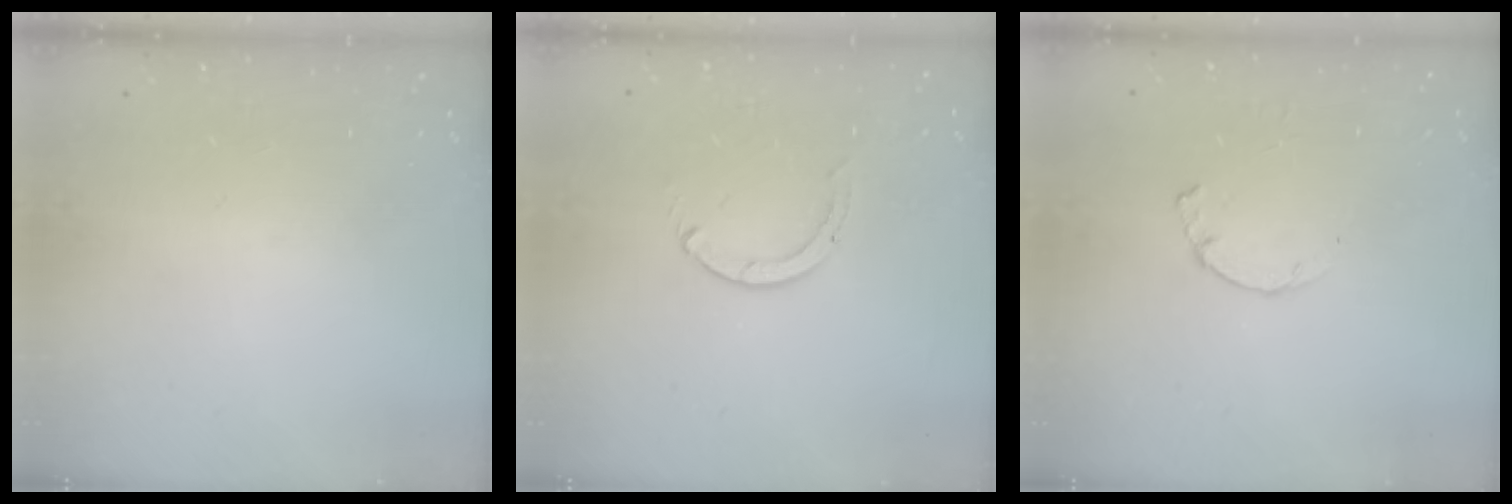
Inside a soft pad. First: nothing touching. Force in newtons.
{"total": 0.0}
{"total": 1.2, "press": 1.1, "slide": 0.3}